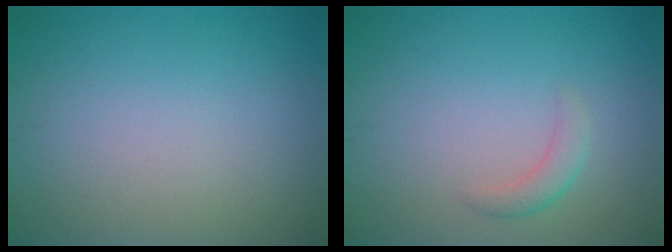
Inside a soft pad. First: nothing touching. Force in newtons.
{"total": 1.6, "press": 1.6, "slide": 0.0}